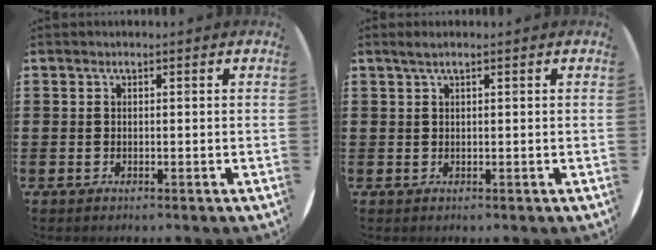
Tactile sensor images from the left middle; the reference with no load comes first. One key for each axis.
{"total": 1.1, "fx": 0.6, "fy": 0.0, "fz": 0.9, "tx": -0.017, "ty": 0.002, "tz": 0.010}